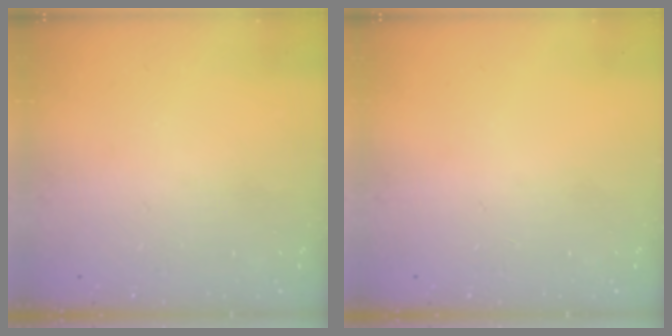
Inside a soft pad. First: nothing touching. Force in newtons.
{"total": 0.0}